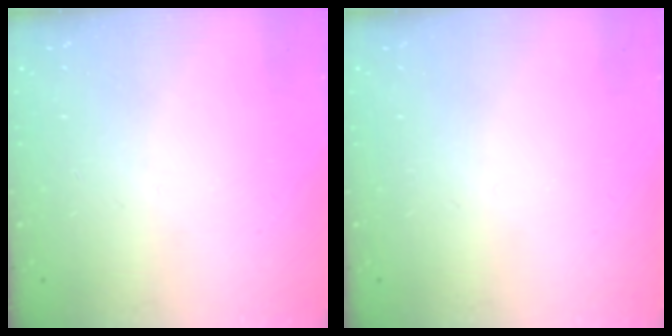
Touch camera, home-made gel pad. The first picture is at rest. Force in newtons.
{"total": 0.0}